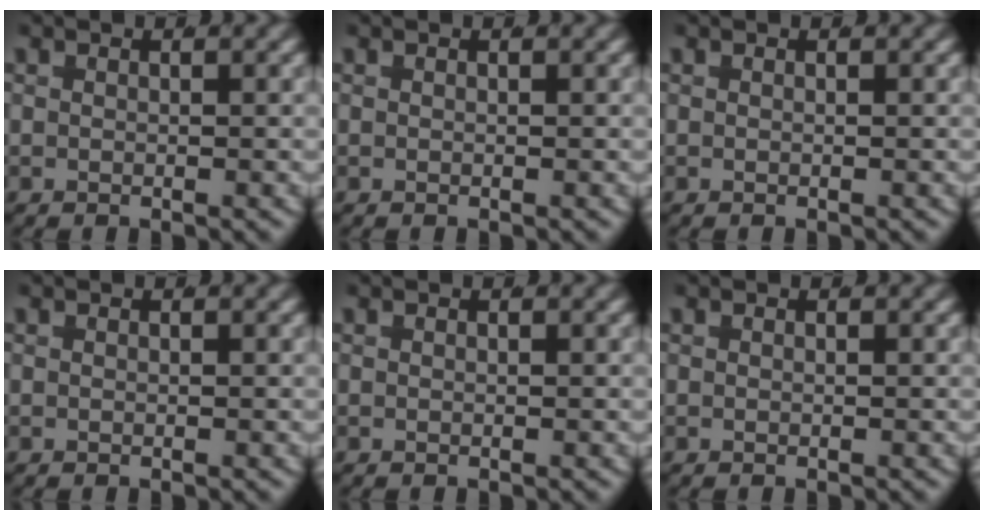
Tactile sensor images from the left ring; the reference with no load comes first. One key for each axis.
{"total": 0.0}
{"total": 0.0}
{"total": 0.0}
{"total": 0.0}
{"total": 0.0}